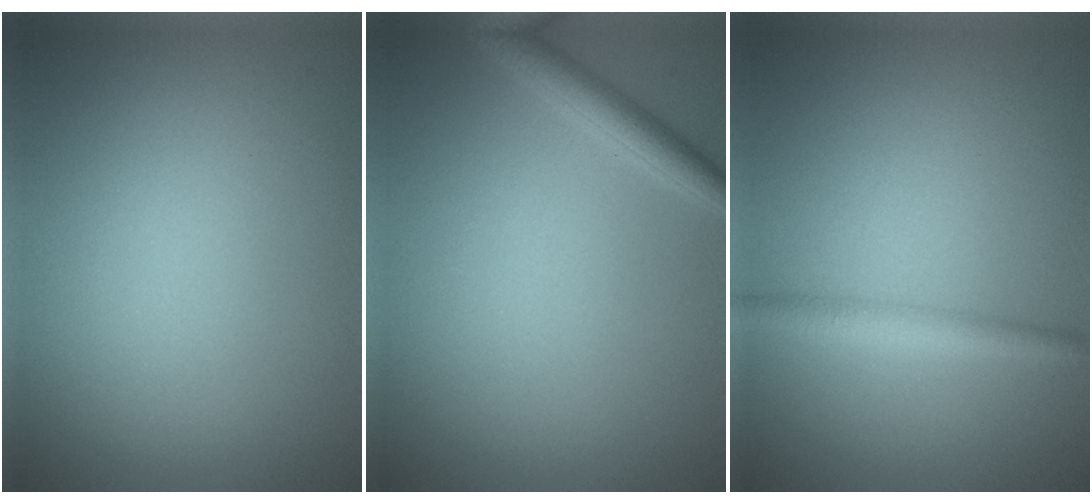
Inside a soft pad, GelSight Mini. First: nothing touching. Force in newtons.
{"total": 2.1, "press": 2.1, "slide": 0.1}
{"total": 2.0, "press": 2.0, "slide": 0.0}